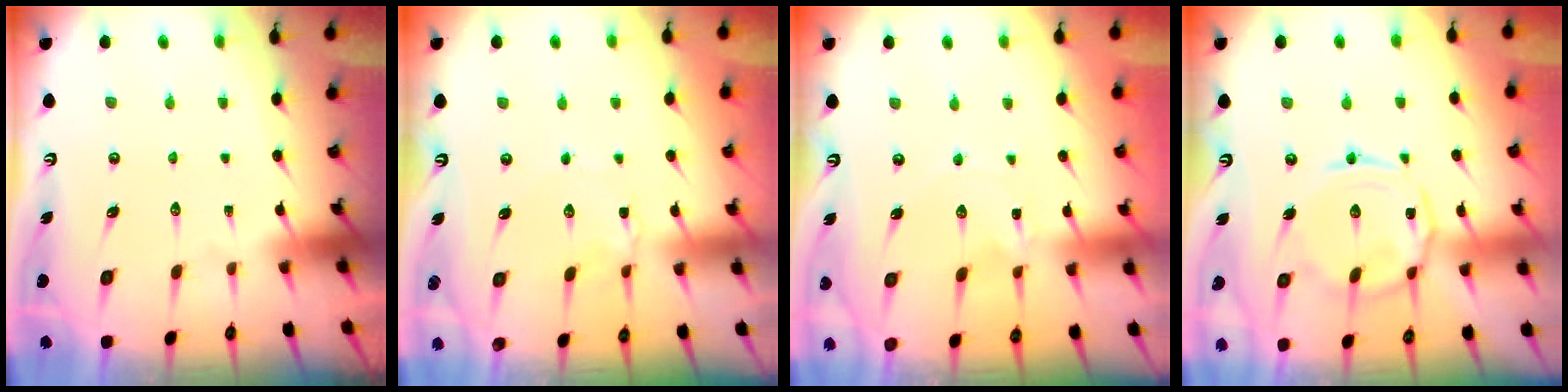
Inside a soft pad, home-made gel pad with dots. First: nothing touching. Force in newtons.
{"total": 1.4, "press": 1.3, "slide": 0.2}
{"total": 0.0}
{"total": 8.2, "press": 8.2, "slide": 0.7}